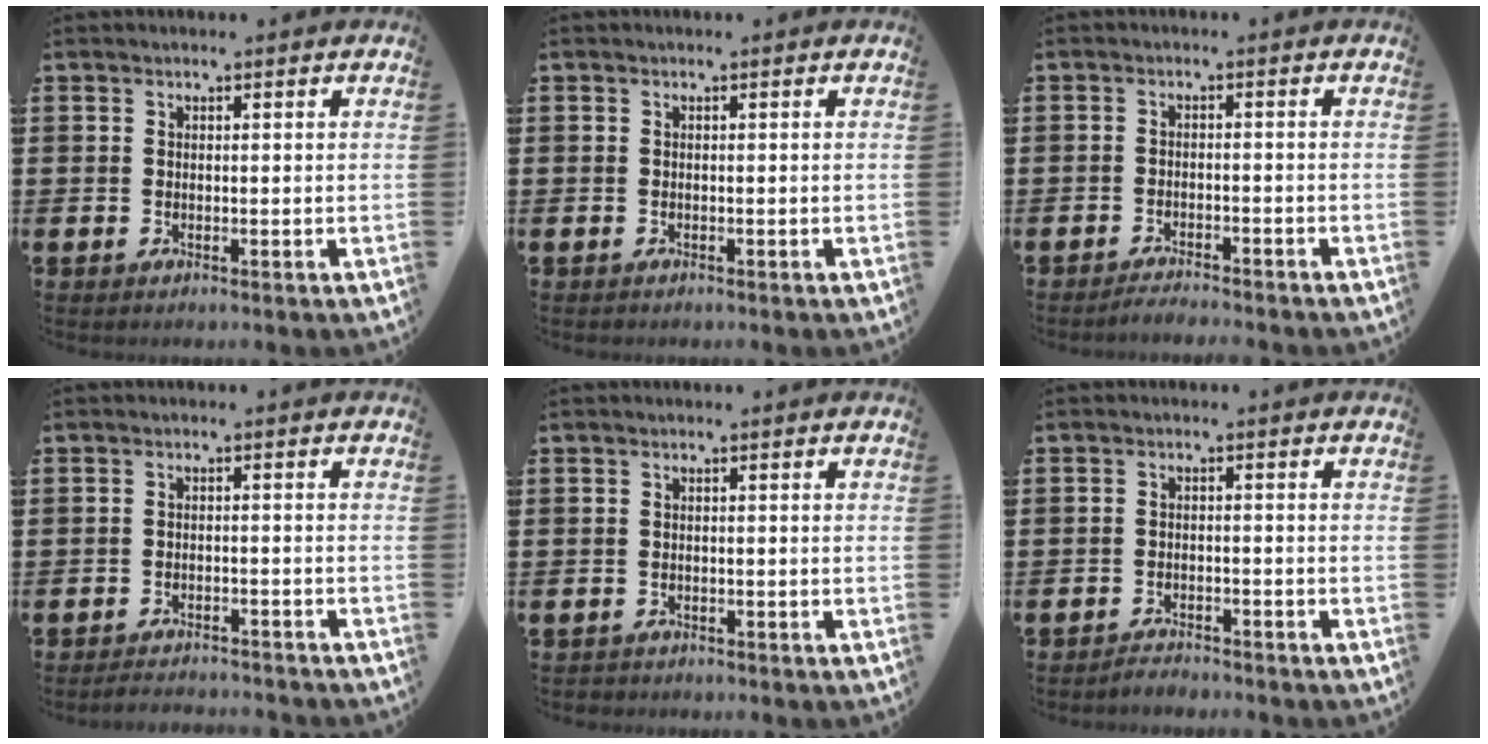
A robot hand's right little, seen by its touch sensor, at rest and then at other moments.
{"total": 0.0}
{"total": 1.7, "force": [-1.7, -0.1, 0.1], "torque": [-0.004, 0.005, -0.035]}
{"total": 2.0, "force": [-2.0, -0.1, 0.0], "torque": [-0.004, 0.003, -0.042]}
{"total": 0.5, "force": [-0.5, 0.2, -0.1], "torque": [-0.001, 0.001, -0.011]}
{"total": 1.8, "force": [-1.8, 0.0, -0.2], "torque": [-0.003, 0.005, -0.039]}